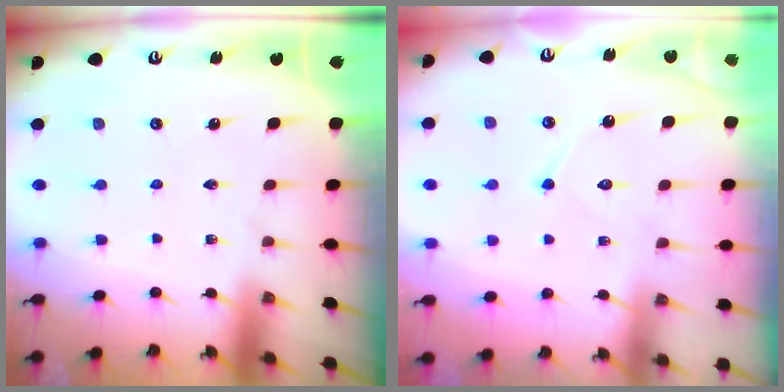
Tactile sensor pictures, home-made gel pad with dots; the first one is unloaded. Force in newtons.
{"total": 7.6, "press": 7.6, "slide": 0.7}